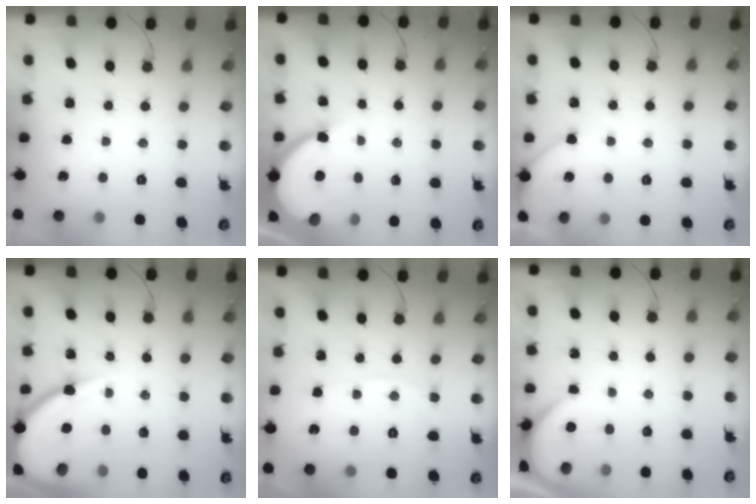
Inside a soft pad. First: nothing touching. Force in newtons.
{"total": 9.6, "press": 9.5, "slide": 0.9}
{"total": 5.9, "press": 5.9, "slide": 0.7}
{"total": 11.5, "press": 11.4, "slide": 1.0}
{"total": 3.9, "press": 3.8, "slide": 0.6}
{"total": 2.2, "press": 2.2, "slide": 0.2}